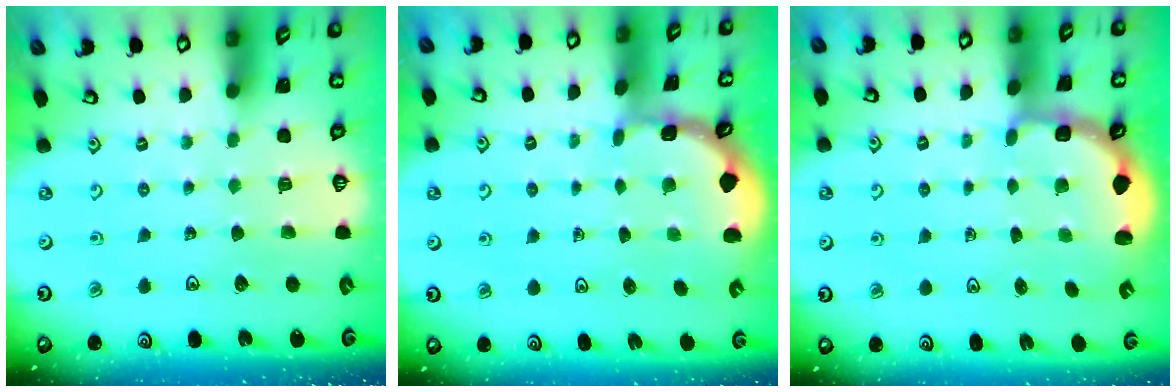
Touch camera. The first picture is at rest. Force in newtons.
{"total": 1.6, "press": 1.5, "slide": 0.2}
{"total": 3.0, "press": 2.6, "slide": 1.5}